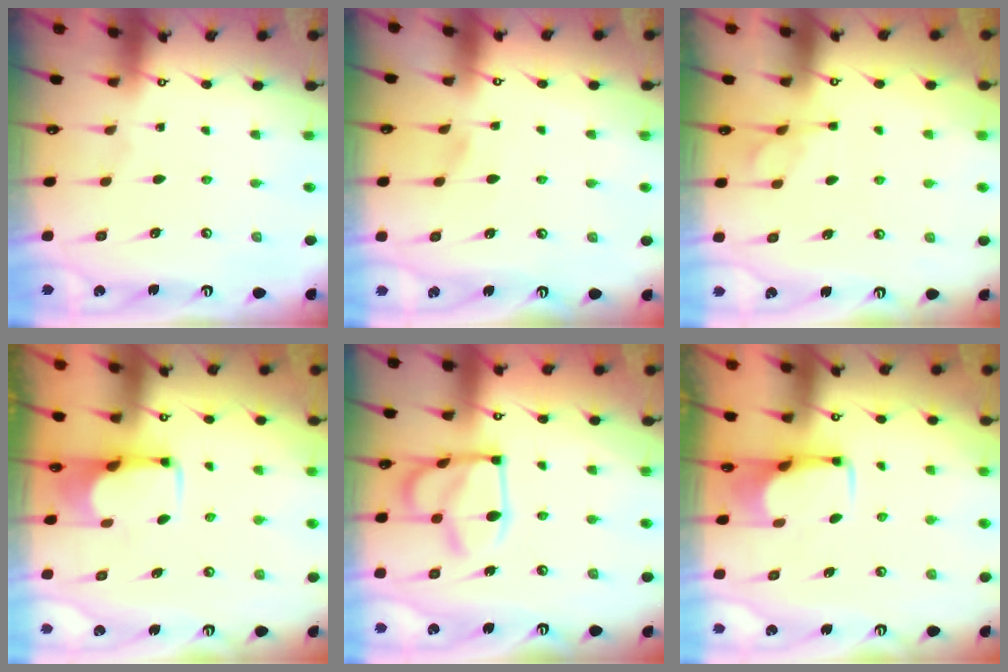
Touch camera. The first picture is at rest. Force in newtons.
{"total": 3.9, "press": 3.9, "slide": 0.4}
{"total": 2.9, "press": 2.6, "slide": 1.4}
{"total": 2.0, "press": 1.8, "slide": 0.8}
{"total": 14.2, "press": 14.2, "slide": 1.3}
{"total": 2.8, "press": 2.8, "slide": 0.3}